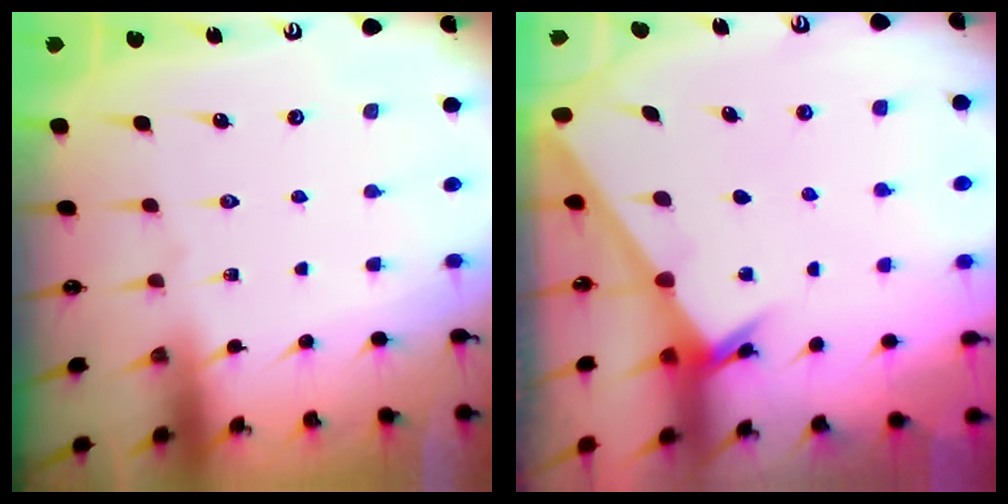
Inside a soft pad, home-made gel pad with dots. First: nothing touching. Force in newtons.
{"total": 2.4, "press": 2.4, "slide": 0.2}